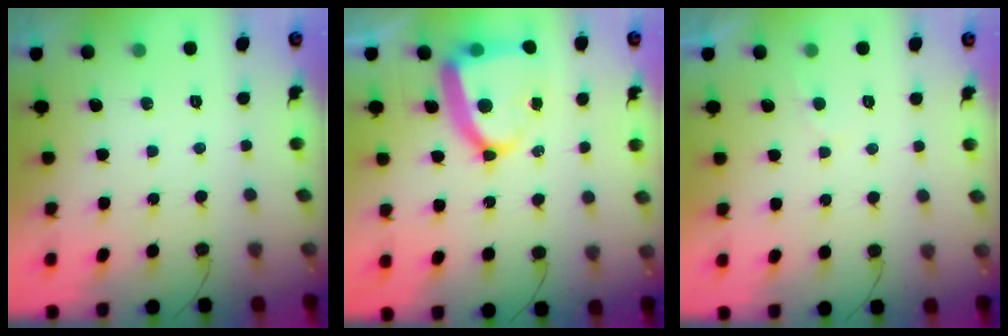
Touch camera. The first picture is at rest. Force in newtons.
{"total": 14.2, "press": 14.1, "slide": 1.7}
{"total": 2.0, "press": 1.9, "slide": 0.3}